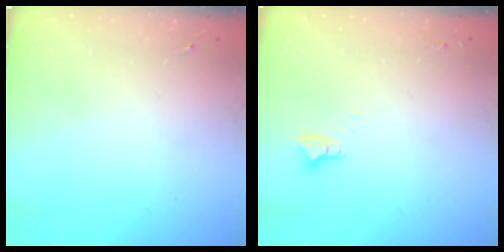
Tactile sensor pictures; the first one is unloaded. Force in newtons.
{"total": 3.2, "press": 3.2, "slide": 0.2}